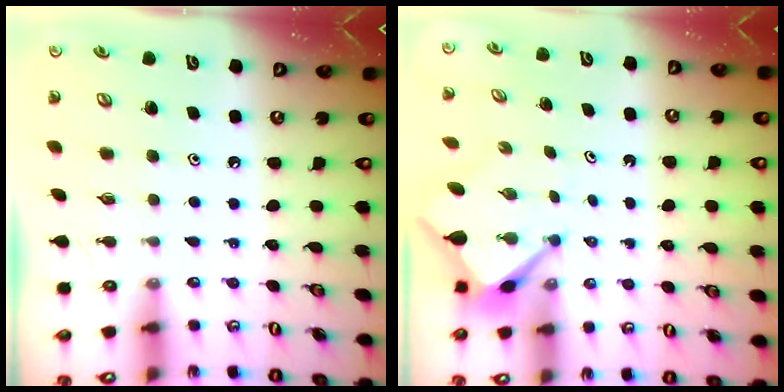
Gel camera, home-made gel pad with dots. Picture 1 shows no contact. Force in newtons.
{"total": 3.1, "press": 3.1, "slide": 0.2}